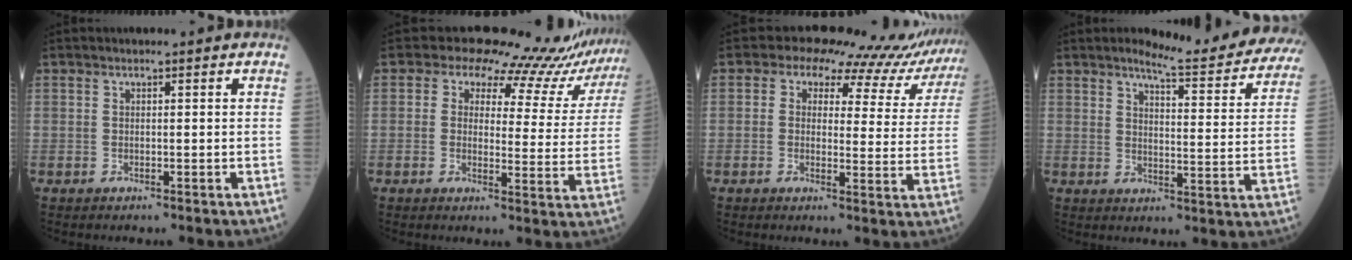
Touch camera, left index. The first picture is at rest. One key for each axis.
{"total": 12.7, "fx": 12.3, "fy": 2.7, "fz": 1.6, "tx": 0.007, "ty": -0.067, "tz": 0.111}
{"total": 10.3, "fx": 9.4, "fy": 3.5, "fz": 2.4, "tx": -0.010, "ty": -0.009, "tz": 0.079}
{"total": 16.1, "fx": 14.9, "fy": 1.7, "fz": 6.0, "tx": -0.064, "ty": -0.069, "tz": 0.163}